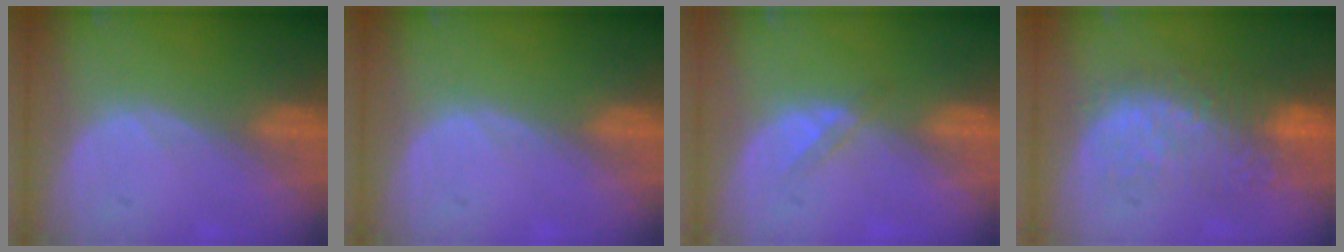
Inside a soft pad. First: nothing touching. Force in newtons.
{"total": 0.0}
{"total": 1.8, "press": 1.4, "slide": 1.0}
{"total": 11.1, "press": 9.7, "slide": 5.5}